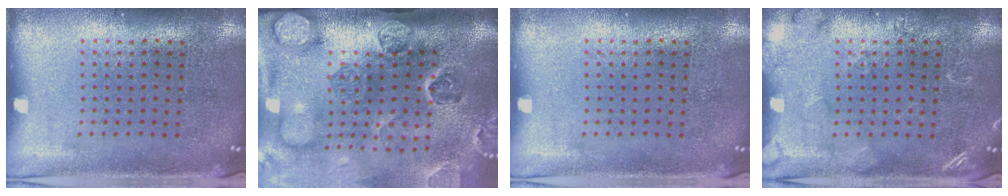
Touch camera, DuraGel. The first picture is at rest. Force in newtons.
{"total": 4.8, "press": 3.5, "slide": 3.3}
{"total": 0.0}
{"total": 2.0, "press": 2.0, "slide": 0.2}